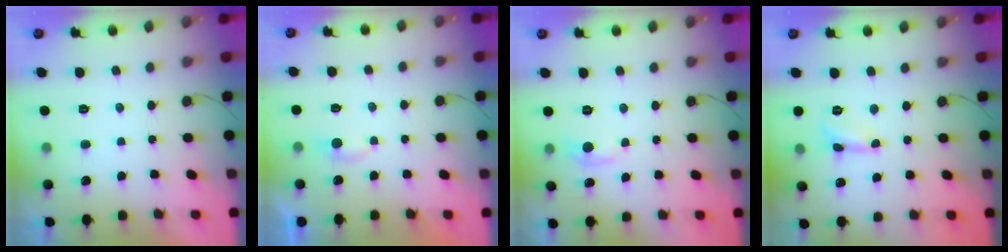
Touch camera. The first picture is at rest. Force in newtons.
{"total": 2.8, "press": 2.8, "slide": 0.2}
{"total": 6.3, "press": 6.3, "slide": 0.7}
{"total": 2.8, "press": 2.7, "slide": 0.3}